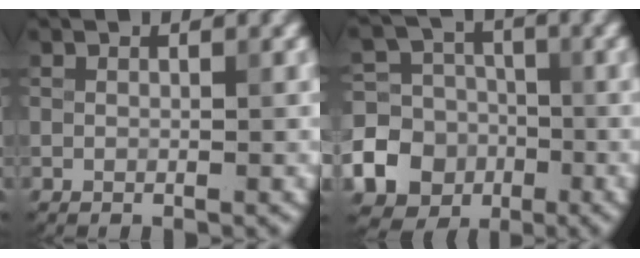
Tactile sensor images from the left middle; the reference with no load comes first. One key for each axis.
{"total": 15.5, "fx": -5.7, "fy": 14.0, "fz": 3.4, "tx": -0.099, "ty": -0.036, "tz": -0.108}